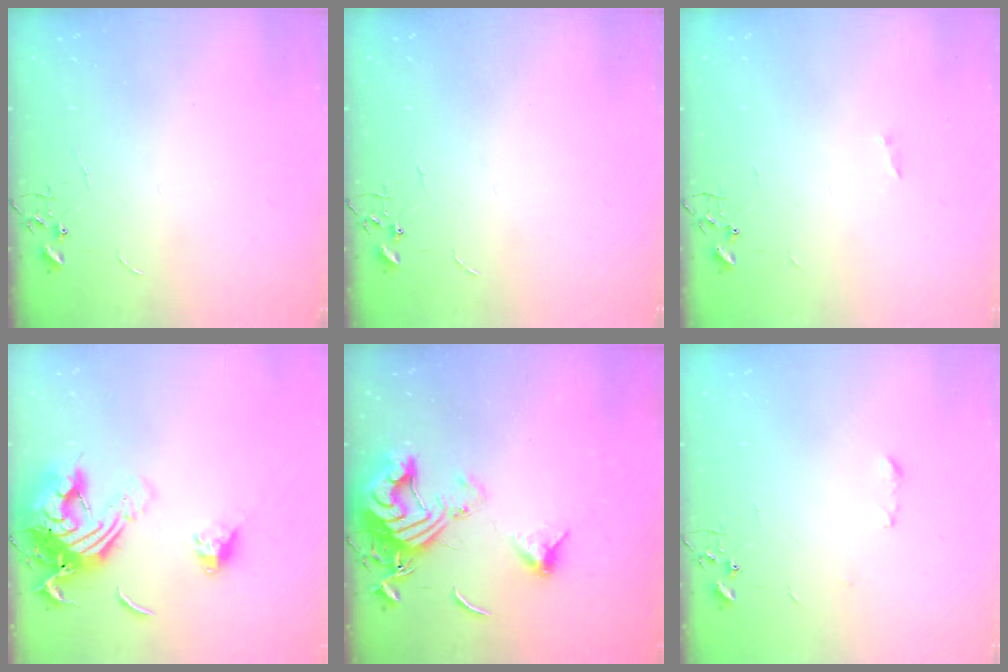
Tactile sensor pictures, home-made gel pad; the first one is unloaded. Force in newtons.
{"total": 0.0}
{"total": 0.8, "press": 0.8, "slide": 0.2}
{"total": 19.1, "press": 19.0, "slide": 1.8}
{"total": 14.5, "press": 14.4, "slide": 1.6}
{"total": 3.1, "press": 3.0, "slide": 0.6}